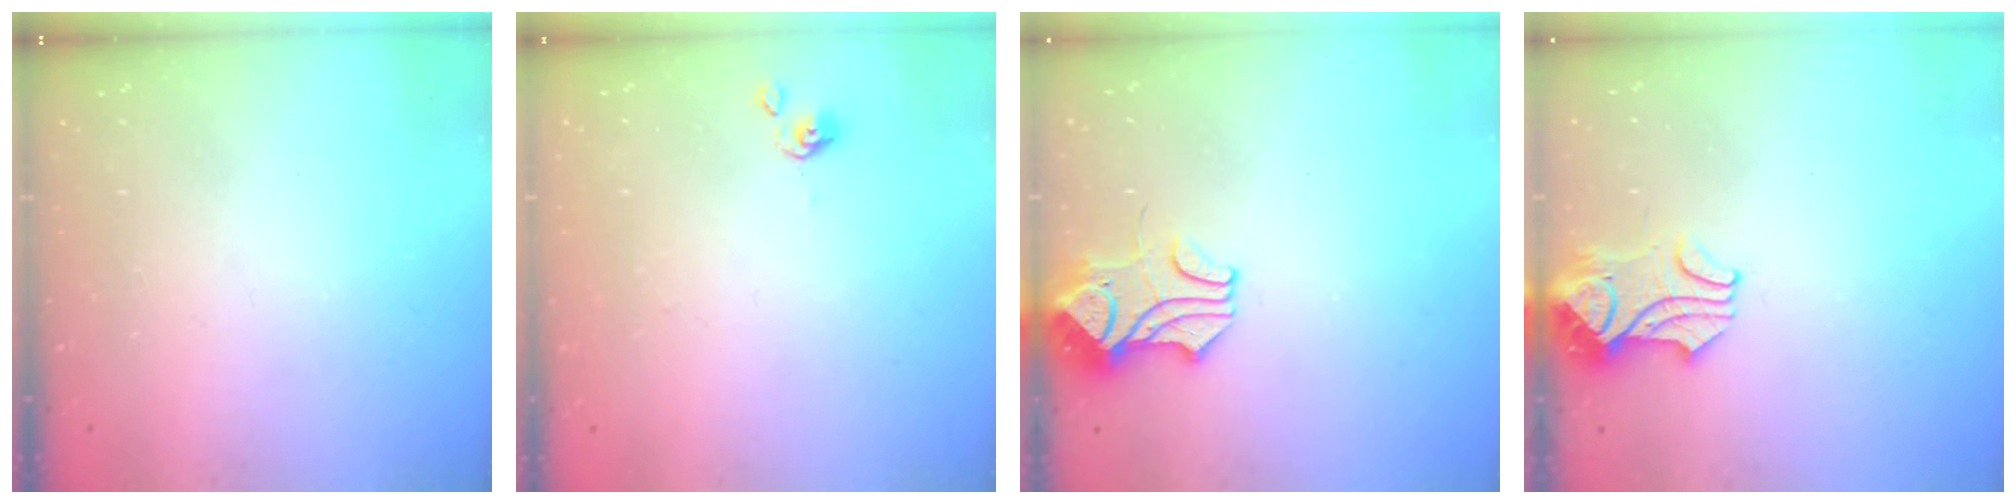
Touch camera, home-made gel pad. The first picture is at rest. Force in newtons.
{"total": 0.0}
{"total": 2.2, "press": 2.1, "slide": 0.7}
{"total": 2.2, "press": 2.1, "slide": 0.6}